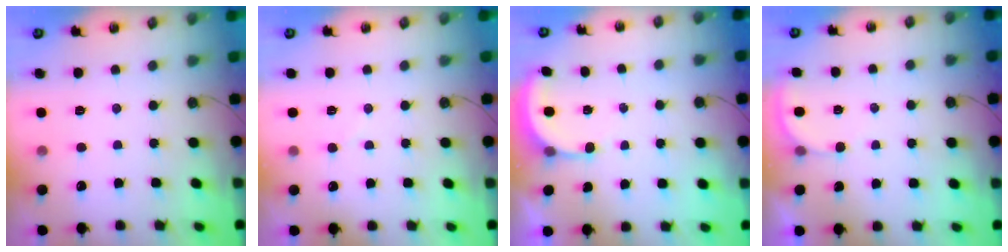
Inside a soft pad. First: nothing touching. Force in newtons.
{"total": 4.1, "press": 4.1, "slide": 0.4}
{"total": 2.5, "press": 2.5, "slide": 0.4}
{"total": 2.9, "press": 2.9, "slide": 0.2}